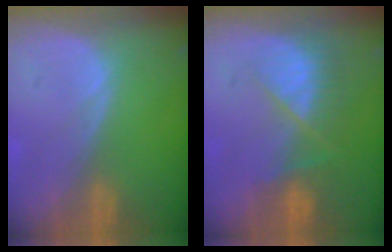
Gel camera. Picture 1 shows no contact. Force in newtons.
{"total": 7.6, "press": 6.7, "slide": 3.6}